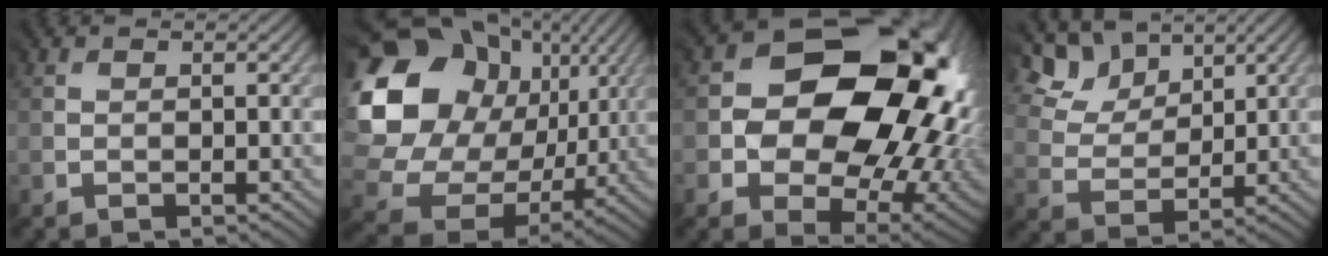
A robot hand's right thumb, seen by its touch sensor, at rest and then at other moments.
{"total": 20.8, "force": [4.8, 17.4, 10.3], "torque": [-0.307, -0.003, 0.115]}
{"total": 17.7, "force": [2.9, 13.4, 11.2], "torque": [-0.156, -0.003, 0.063]}
{"total": 11.9, "force": [8.4, 6.7, 5.2], "torque": [-0.176, 0.018, 0.158]}